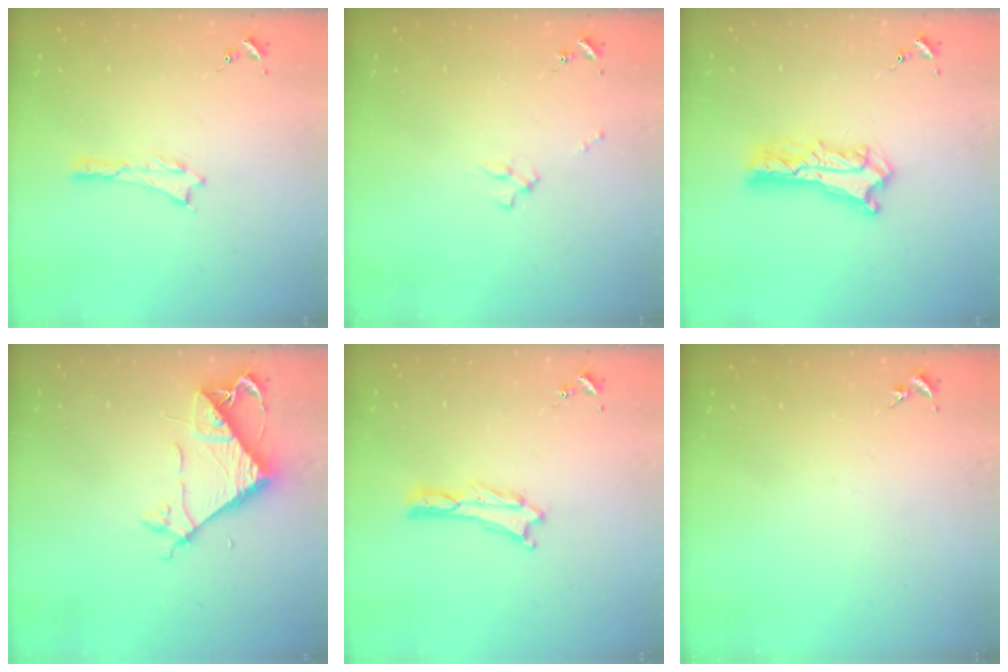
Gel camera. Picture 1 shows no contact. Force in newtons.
{"total": 1.7, "press": 1.6, "slide": 0.2}
{"total": 5.8, "press": 5.8, "slide": 0.4}
{"total": 7.1, "press": 7.1, "slide": 0.6}
{"total": 0.5, "press": 0.5, "slide": 0.2}
{"total": 0.0}